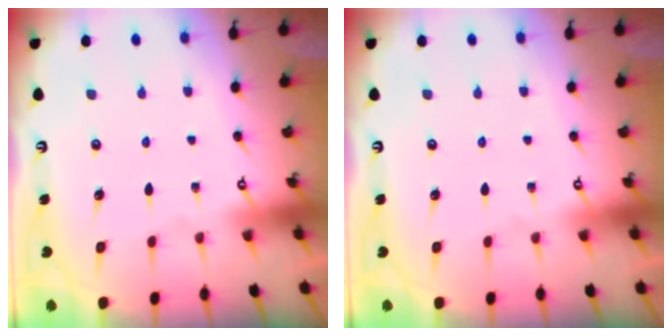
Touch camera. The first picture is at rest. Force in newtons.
{"total": 0.0}